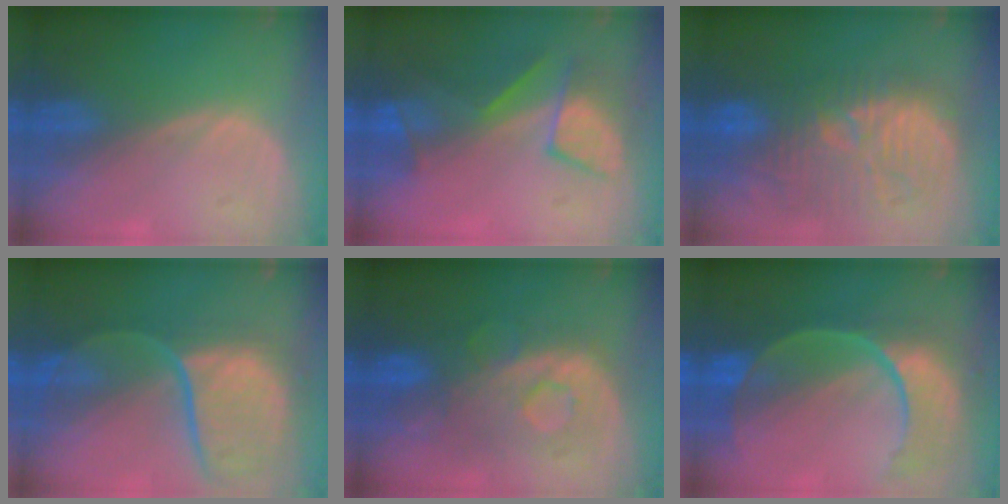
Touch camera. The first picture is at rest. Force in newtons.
{"total": 7.7, "press": 7.3, "slide": 2.6}
{"total": 12.2, "press": 11.7, "slide": 3.6}
{"total": 12.0, "press": 9.9, "slide": 6.8}
{"total": 8.8, "press": 8.5, "slide": 2.2}
{"total": 11.1, "press": 9.4, "slide": 5.9}